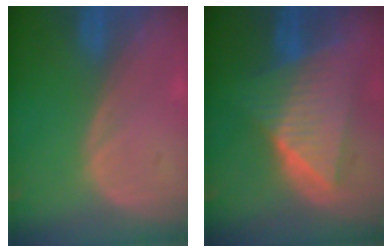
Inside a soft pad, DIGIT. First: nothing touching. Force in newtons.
{"total": 9.6, "press": 9.6, "slide": 0.6}